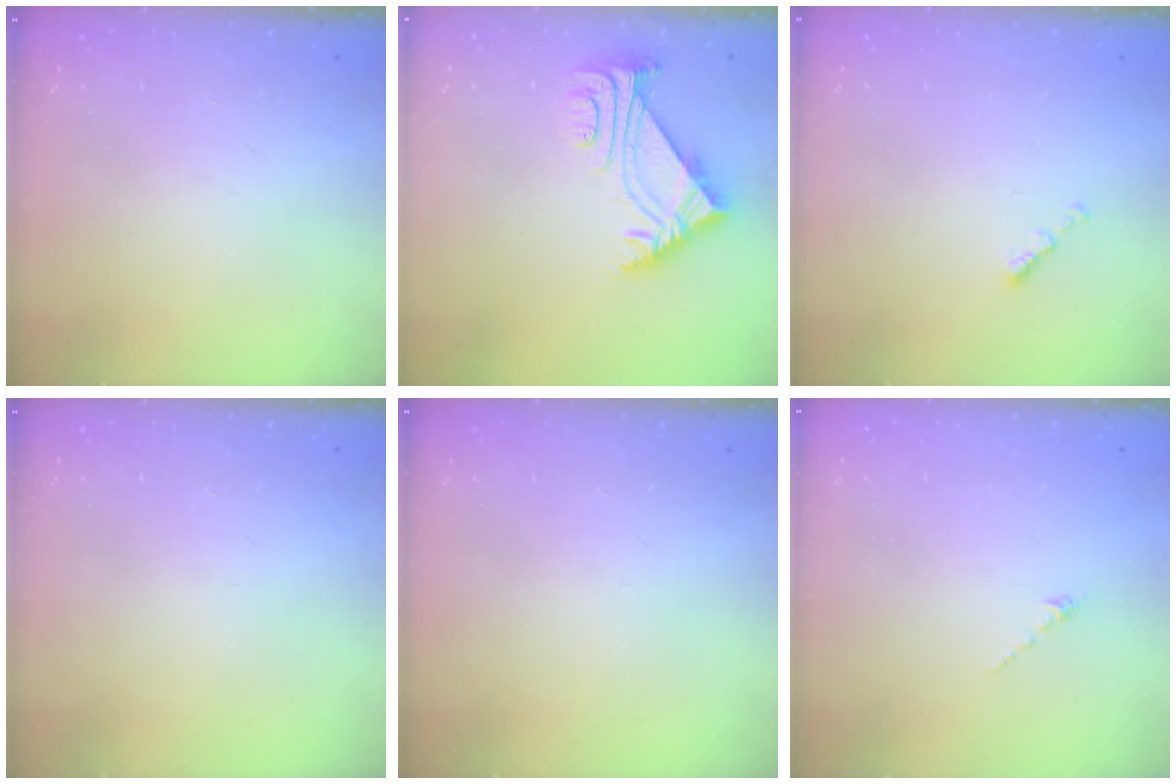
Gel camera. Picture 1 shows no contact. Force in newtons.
{"total": 5.9, "press": 5.8, "slide": 1.1}
{"total": 0.0}
{"total": 0.0}
{"total": 0.0}
{"total": 0.0}